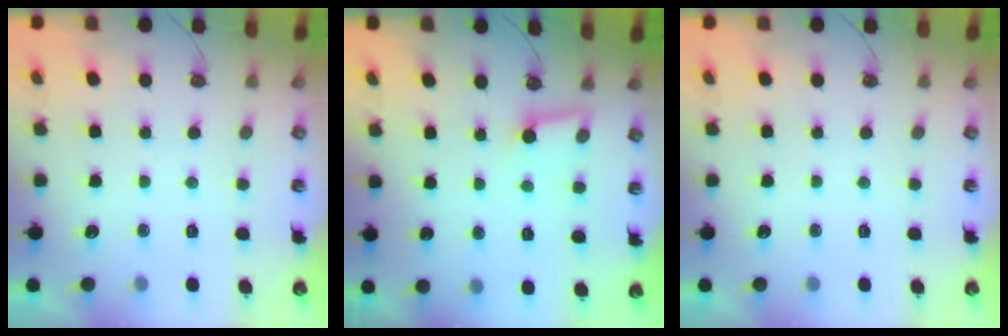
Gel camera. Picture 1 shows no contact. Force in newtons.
{"total": 3.0, "press": 3.0, "slide": 0.2}
{"total": 0.0}